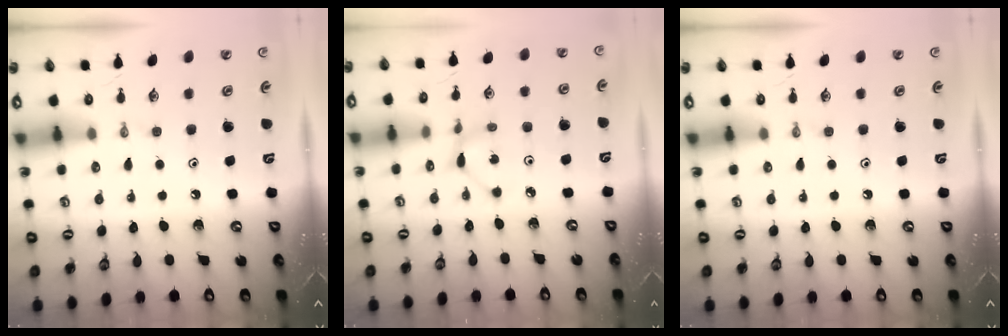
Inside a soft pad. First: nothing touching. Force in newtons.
{"total": 2.9, "press": 2.9, "slide": 0.2}
{"total": 0.0}